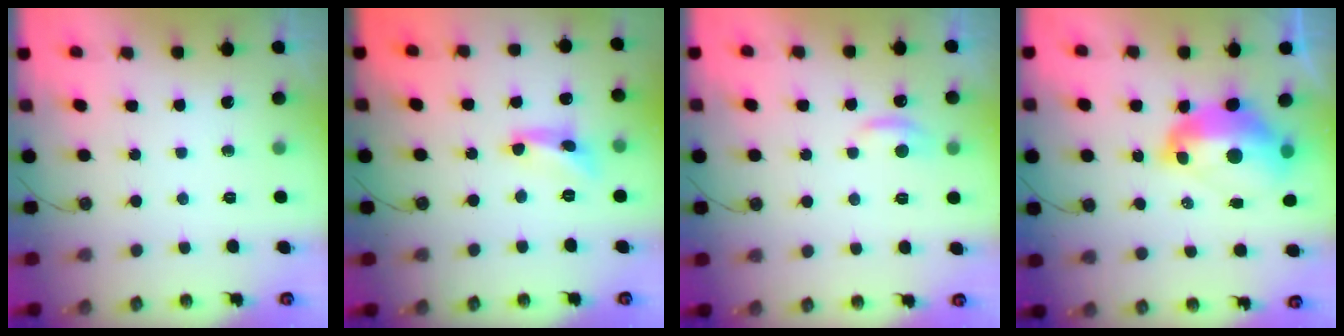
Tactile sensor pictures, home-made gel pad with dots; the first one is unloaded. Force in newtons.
{"total": 3.5, "press": 3.5, "slide": 0.3}
{"total": 0.6, "press": 0.2, "slide": 0.6}
{"total": 7.4, "press": 7.2, "slide": 1.4}